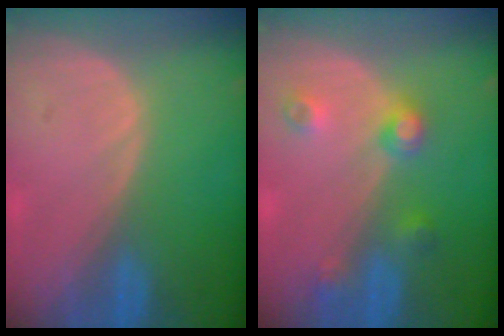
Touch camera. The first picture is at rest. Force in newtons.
{"total": 4.5, "press": 4.0, "slide": 2.1}